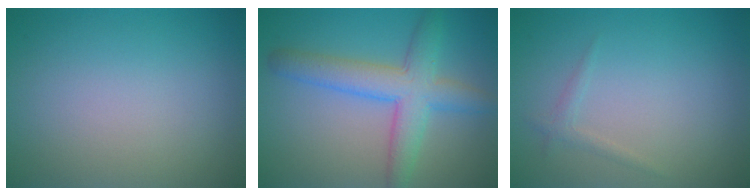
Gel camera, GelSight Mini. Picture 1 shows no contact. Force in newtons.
{"total": 5.4, "press": 5.4, "slide": 0.2}
{"total": 0.9, "press": 0.9, "slide": 0.0}